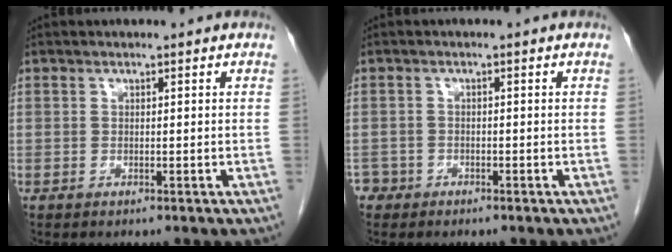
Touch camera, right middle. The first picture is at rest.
{"total": 1.7, "force": [-1.2, 1.1, -0.3], "torque": [0.000, 0.007, -0.022]}